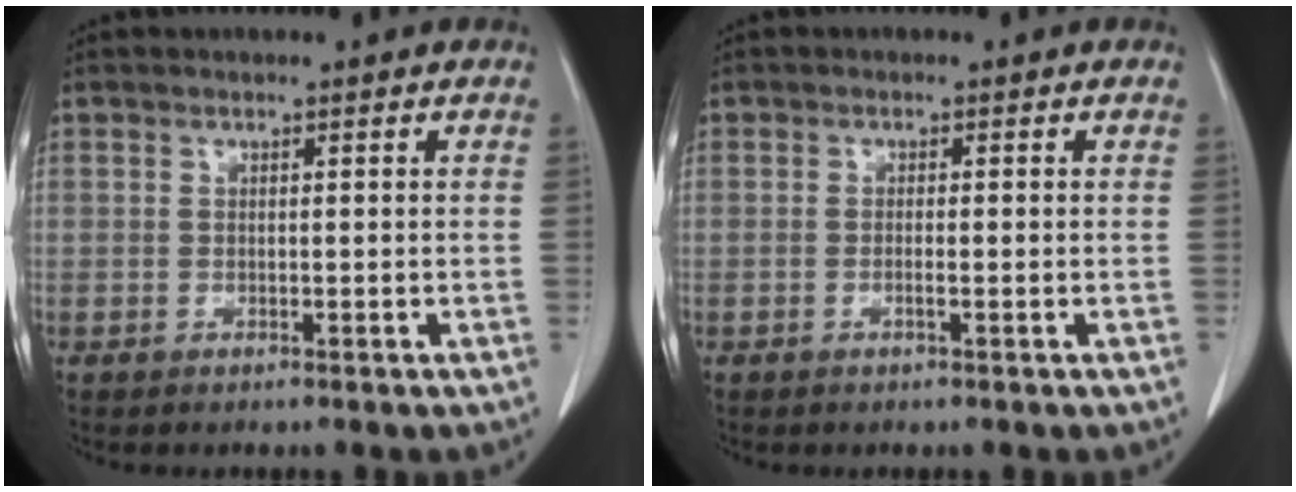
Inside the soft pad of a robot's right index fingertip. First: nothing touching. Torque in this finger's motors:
{"motor_torque": [-0.23, 0.01, -0.15, -0.01]}